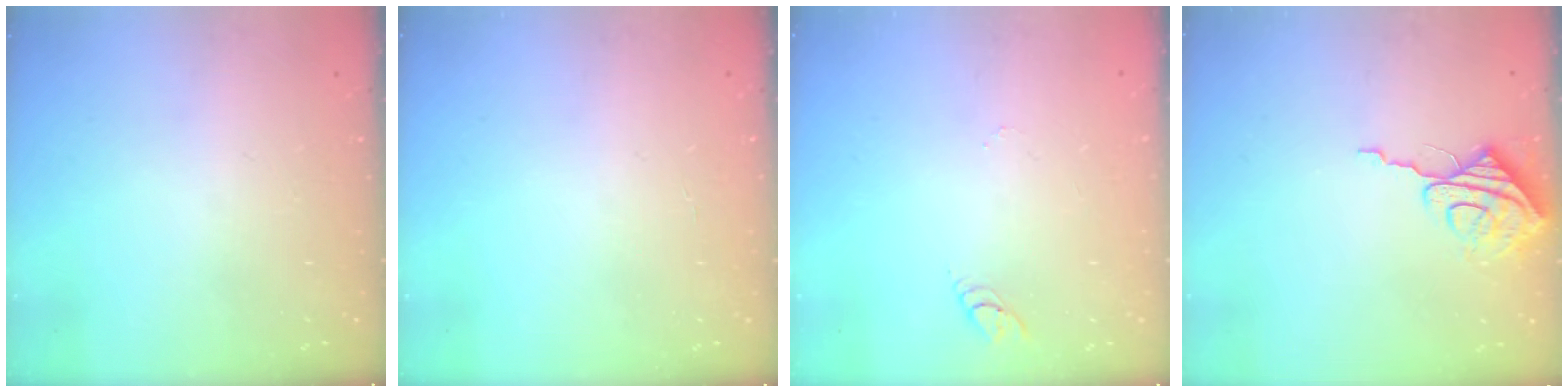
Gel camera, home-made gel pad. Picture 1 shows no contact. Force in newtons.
{"total": 2.2, "press": 2.2, "slide": 0.2}
{"total": 3.1, "press": 3.1, "slide": 0.3}
{"total": 8.3, "press": 8.3, "slide": 0.3}